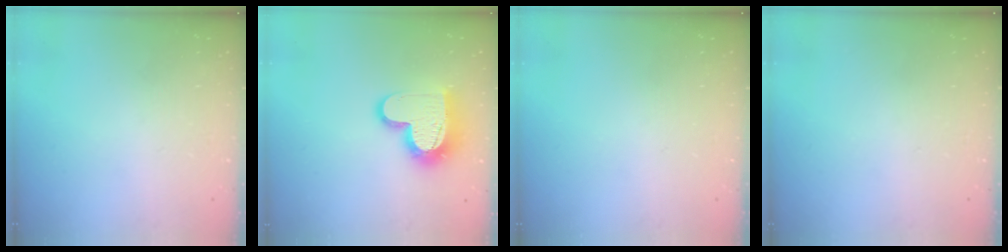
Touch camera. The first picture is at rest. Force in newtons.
{"total": 14.7, "press": 14.6, "slide": 1.1}
{"total": 0.0}
{"total": 0.0}